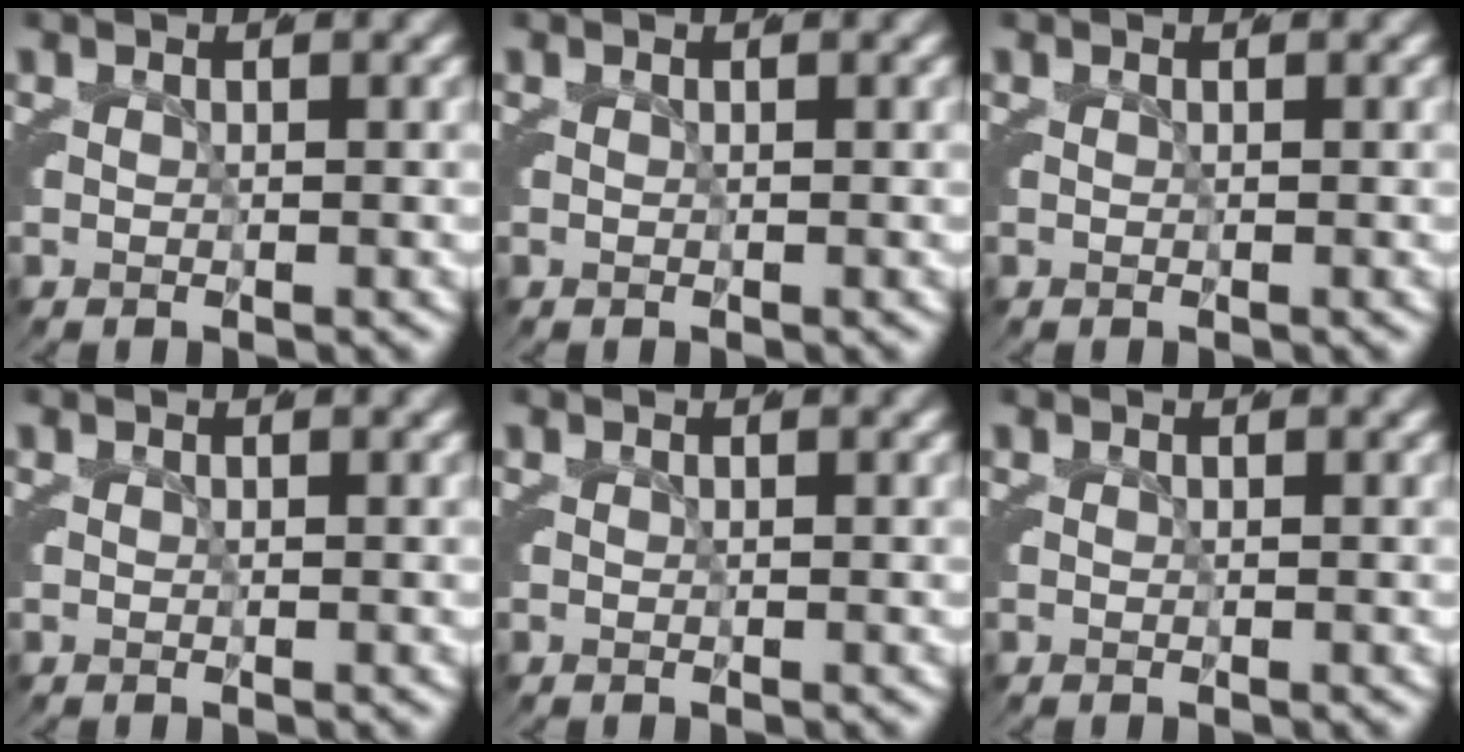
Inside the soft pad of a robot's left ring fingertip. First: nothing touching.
{"total": 0.0}
{"total": 0.0}
{"total": 0.0}
{"total": 0.0}
{"total": 0.0}